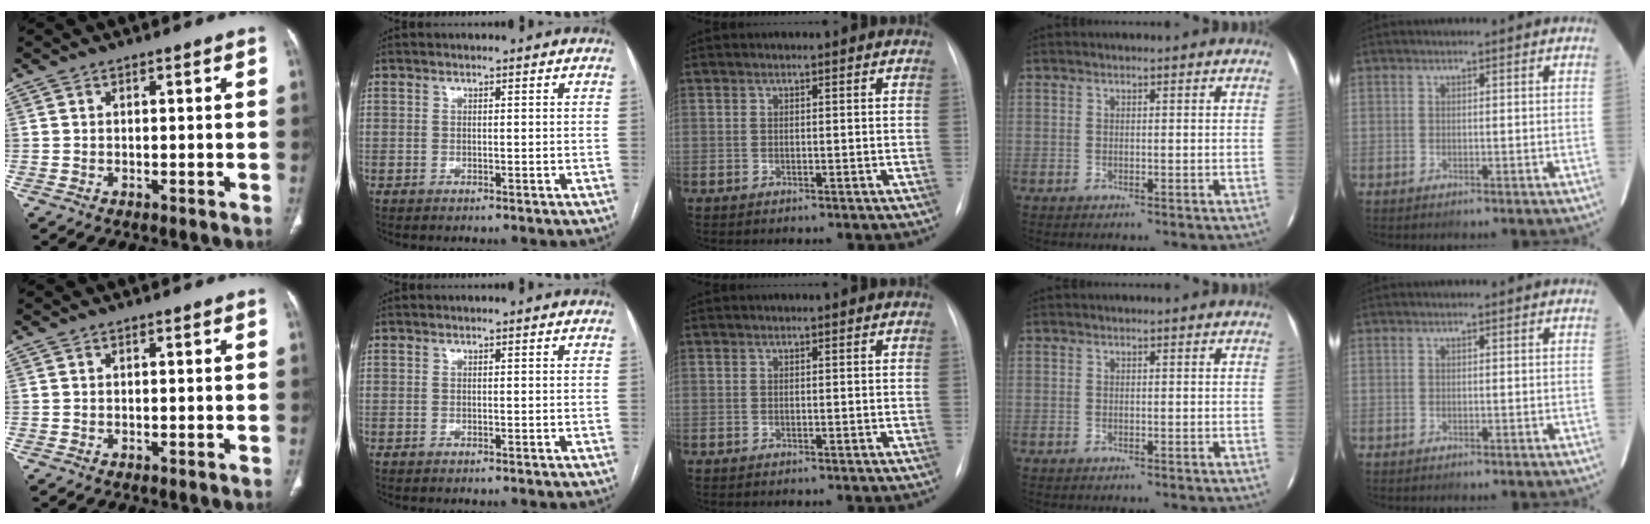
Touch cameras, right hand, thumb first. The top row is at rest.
{}